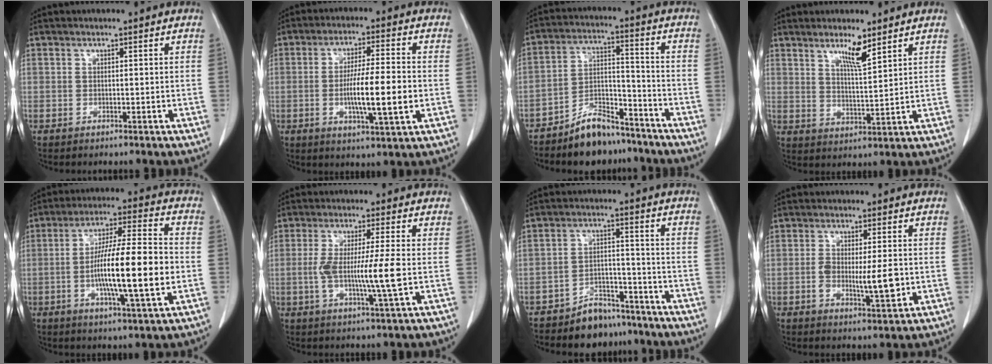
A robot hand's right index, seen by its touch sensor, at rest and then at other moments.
{"total": 10.5, "force": [-1.9, 0.9, 10.3], "torque": [-0.179, -0.005, -0.035]}
{"total": 9.6, "force": [-8.0, 3.8, 3.8], "torque": [-0.073, 0.018, -0.141]}
{"total": 5.6, "force": [3.9, 0.4, 4.0], "torque": [-0.073, -0.010, 0.069]}
{"total": 16.4, "force": [-2.6, 1.5, 16.2], "torque": [-0.281, -0.001, -0.047]}
{"total": 9.6, "force": [-1.1, -0.1, 9.5], "torque": [-0.182, -0.006, -0.023]}
{"total": 7.9, "force": [-6.5, 3.8, 2.3], "torque": [-0.034, 0.014, -0.106]}
{"total": 7.3, "force": [-1.0, 1.9, 7.0], "torque": [-0.119, -0.006, -0.014]}